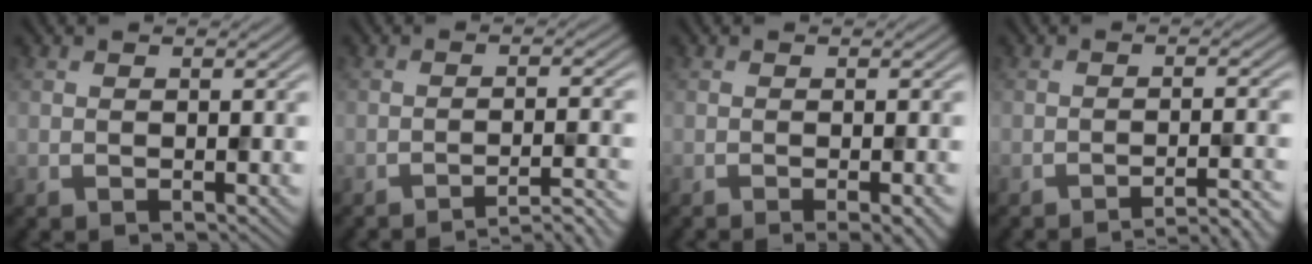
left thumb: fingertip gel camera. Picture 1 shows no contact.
{"total": 4.8, "force": [-3.9, 0.3, 2.7], "torque": [-0.042, 0.020, -0.070]}
{"total": 3.7, "force": [-1.7, 0.8, 3.2], "torque": [-0.035, 0.004, -0.025]}
{"total": 4.3, "force": [-3.4, 0.3, 2.6], "torque": [-0.034, 0.018, -0.066]}